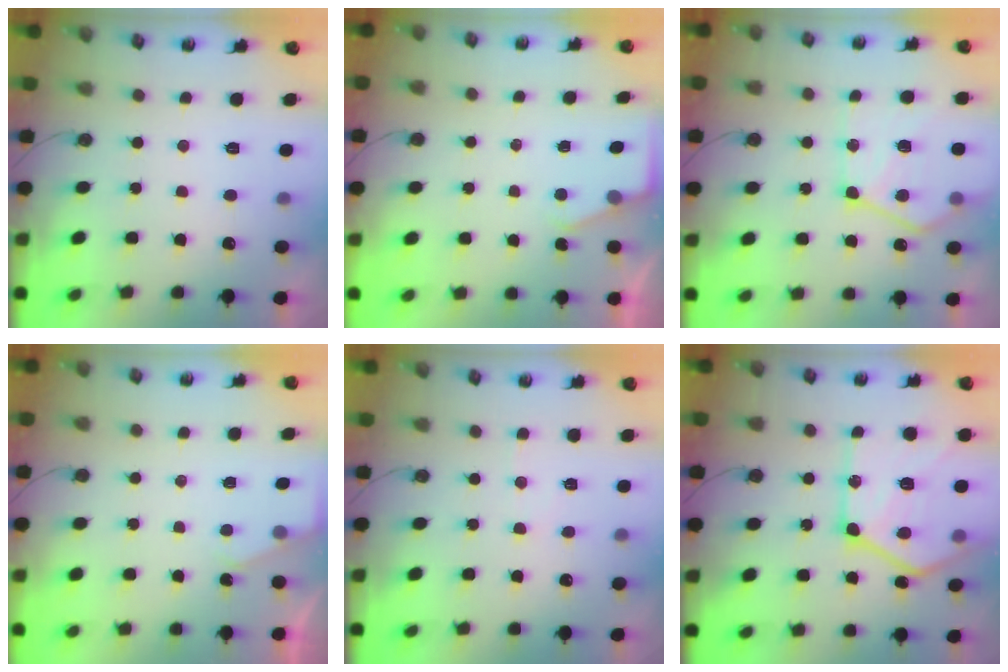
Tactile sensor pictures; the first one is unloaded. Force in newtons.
{"total": 2.8, "press": 2.8, "slide": 0.4}
{"total": 17.4, "press": 17.3, "slide": 1.8}
{"total": 3.0, "press": 2.9, "slide": 0.5}
{"total": 4.2, "press": 4.1, "slide": 0.7}
{"total": 25.8, "press": 25.7, "slide": 2.6}